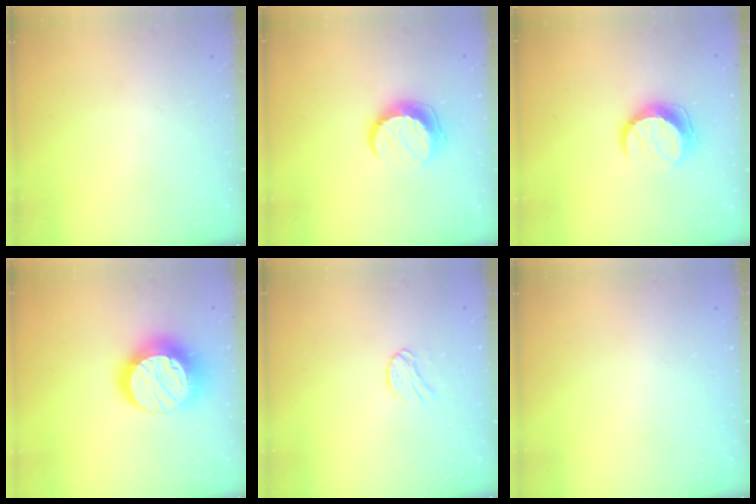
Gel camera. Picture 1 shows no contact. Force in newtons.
{"total": 9.9, "press": 9.9, "slide": 0.0}
{"total": 10.5, "press": 10.5, "slide": 0.4}
{"total": 17.9, "press": 17.8, "slide": 1.4}
{"total": 6.8, "press": 6.8, "slide": 0.3}
{"total": 0.5, "press": 0.5, "slide": 0.1}